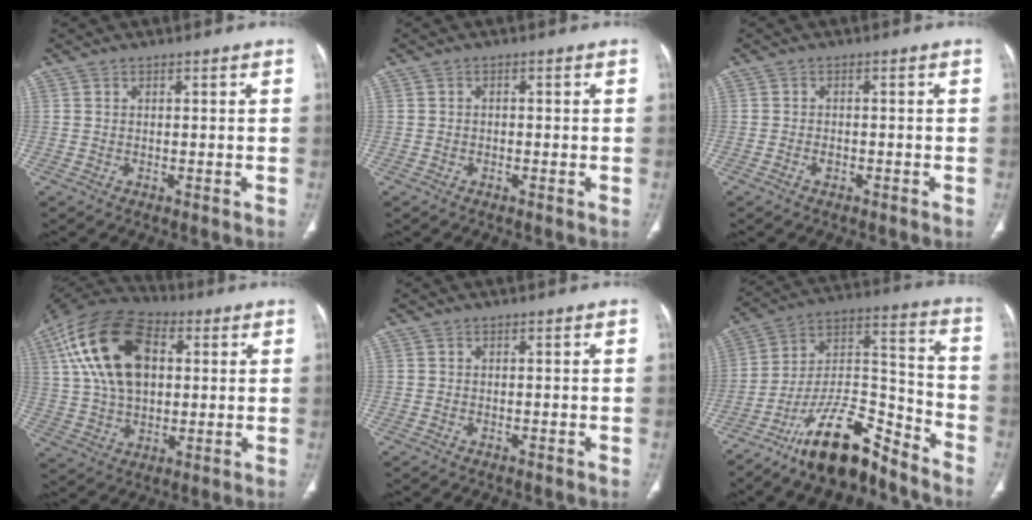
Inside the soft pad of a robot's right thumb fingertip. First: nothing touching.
{"total": 0.8, "force": [-0.3, 0.6, 0.4], "torque": [-0.002, 0.003, -0.007]}
{"total": 1.4, "force": [-0.8, 0.9, 0.7], "torque": [-0.015, 0.007, -0.014]}
{"total": 19.9, "force": [5.0, 12.1, 15.0], "torque": [-0.268, 0.011, 0.083]}
{"total": 0.0}
{"total": 17.3, "force": [-13.3, 5.6, 9.5], "torque": [-0.141, 0.108, -0.233]}